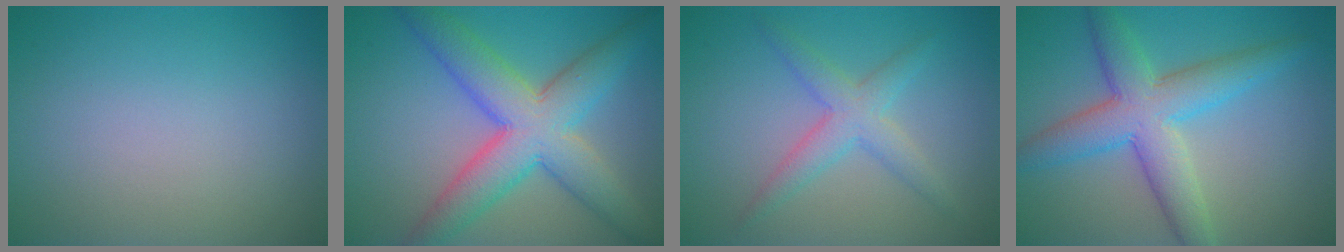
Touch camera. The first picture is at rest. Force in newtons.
{"total": 8.4, "press": 8.4, "slide": 0.5}
{"total": 2.3, "press": 2.3, "slide": 0.1}
{"total": 6.6, "press": 6.6, "slide": 0.1}